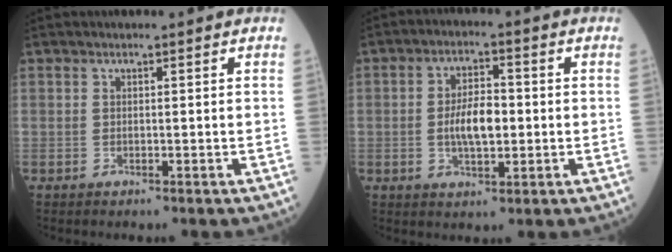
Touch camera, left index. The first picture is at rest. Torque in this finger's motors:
{"motor_torque": [1.22, 0.21, 0.45, 0.06]}